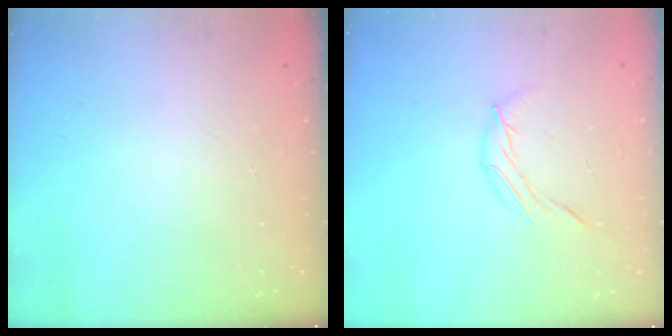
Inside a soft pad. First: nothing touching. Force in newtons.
{"total": 5.7, "press": 5.6, "slide": 0.9}